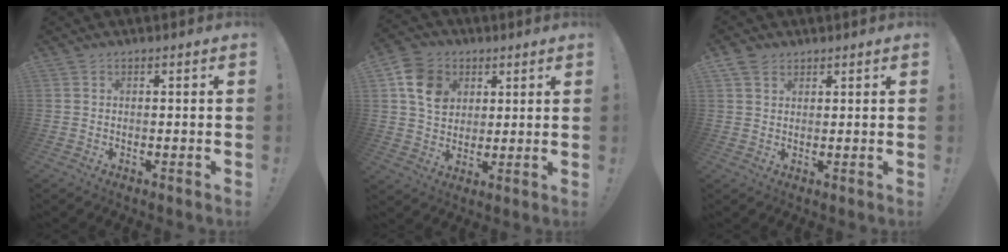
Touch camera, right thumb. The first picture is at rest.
{"total": 12.1, "force": [4.7, 9.6, 5.7], "torque": [-0.087, -0.006, 0.095]}
{"total": 3.7, "force": [2.3, 2.5, 1.4], "torque": [-0.034, -0.002, 0.046]}